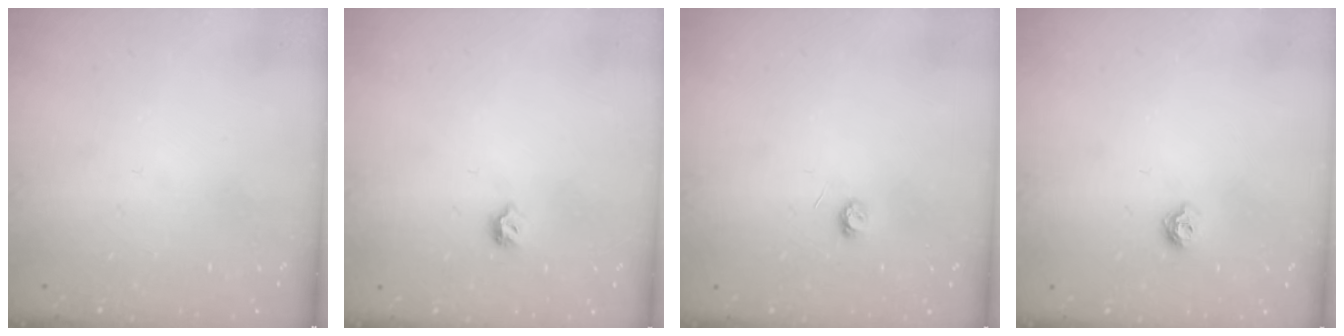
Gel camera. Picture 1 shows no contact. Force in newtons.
{"total": 4.8, "press": 4.7, "slide": 1.0}
{"total": 3.3, "press": 3.3, "slide": 0.2}
{"total": 5.6, "press": 5.6, "slide": 0.9}